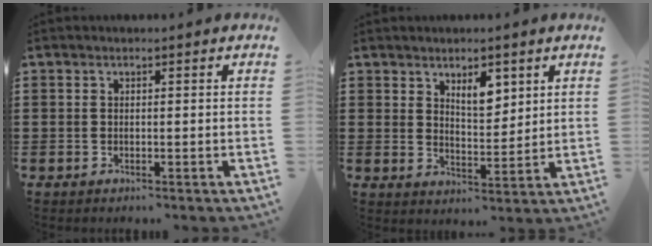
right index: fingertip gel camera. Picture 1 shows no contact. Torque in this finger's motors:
{"motor_torque": [0.09, -0.03, 0.18, 0.08]}